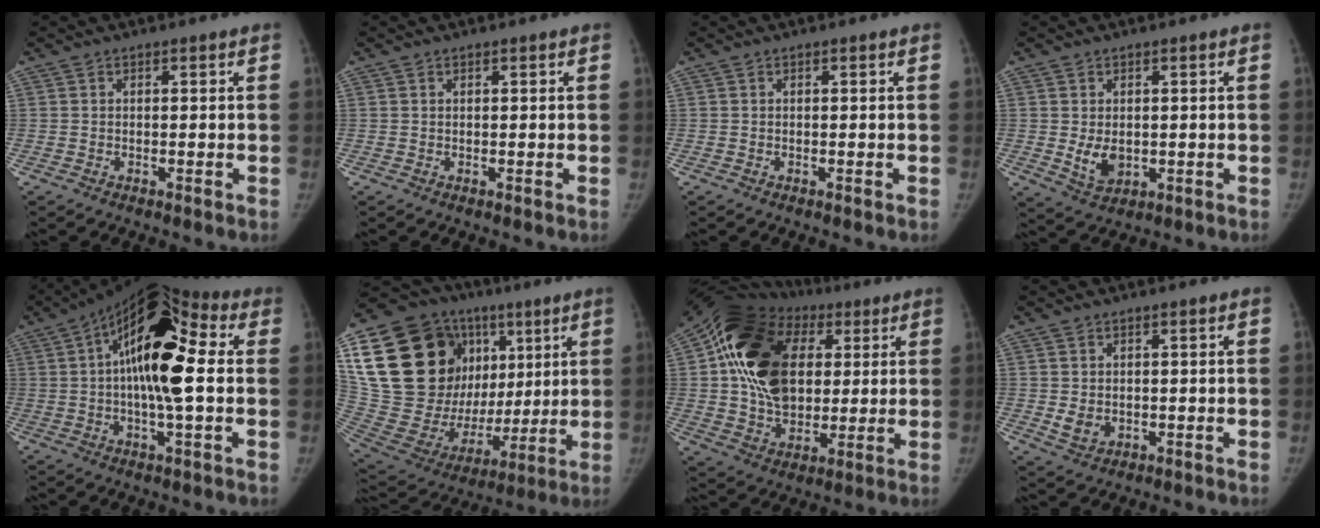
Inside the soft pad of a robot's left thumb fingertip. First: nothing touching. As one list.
[{"total": 0.6, "force": [0.2, 0.4, 0.4], "torque": [-0.004, 0.003, 0.006]}, {"total": 0.0}, {"total": 5.3, "force": [-0.3, 3.9, 3.7], "torque": [-0.048, -0.007, 0.009]}, {"total": 19.6, "force": [2.3, 7.5, 18.0], "torque": [-0.282, 0.029, 0.019]}, {"total": 37.2, "force": [10.8, 24.3, 26.1], "torque": [-0.460, 0.051, 0.207]}, {"total": 24.8, "force": [5.3, 17.9, 16.2], "torque": [-0.271, 0.009, 0.091]}, {"total": 3.7, "force": [-0.1, 3.0, 2.1], "torque": [-0.026, 0.000, 0.010]}]